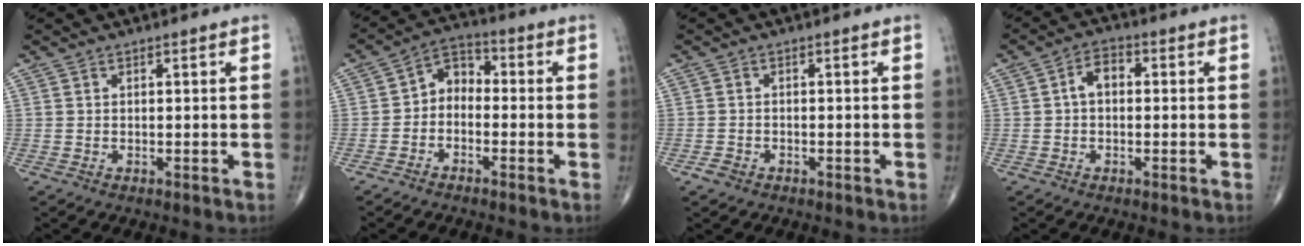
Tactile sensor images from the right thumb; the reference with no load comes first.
{"total": 5.8, "force": [-1.4, 4.3, 3.6], "torque": [-0.038, 0.032, -0.042]}
{"total": 1.7, "force": [-1.0, 1.2, 0.6], "torque": [-0.011, 0.006, -0.018]}
{"total": 4.6, "force": [0.3, 3.0, 3.5], "torque": [-0.054, 0.019, -0.002]}